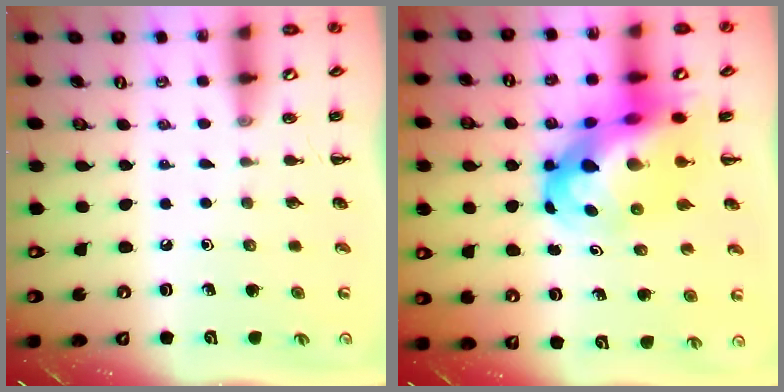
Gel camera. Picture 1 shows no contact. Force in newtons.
{"total": 15.0, "press": 14.5, "slide": 3.8}